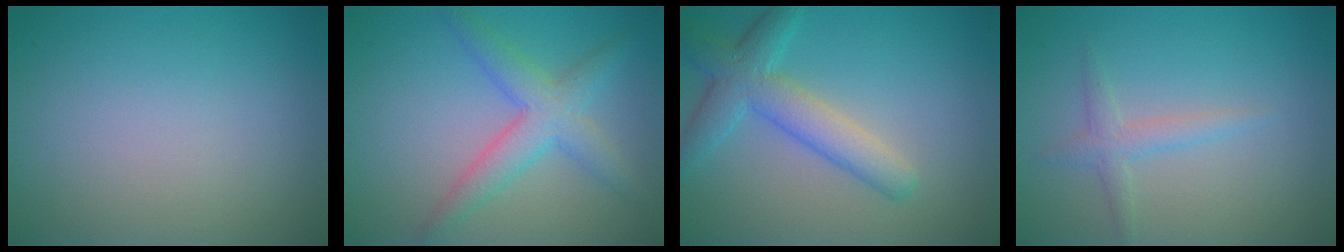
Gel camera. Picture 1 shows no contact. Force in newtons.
{"total": 4.3, "press": 4.3, "slide": 0.1}
{"total": 4.6, "press": 4.6, "slide": 0.1}
{"total": 1.7, "press": 1.7, "slide": 0.1}